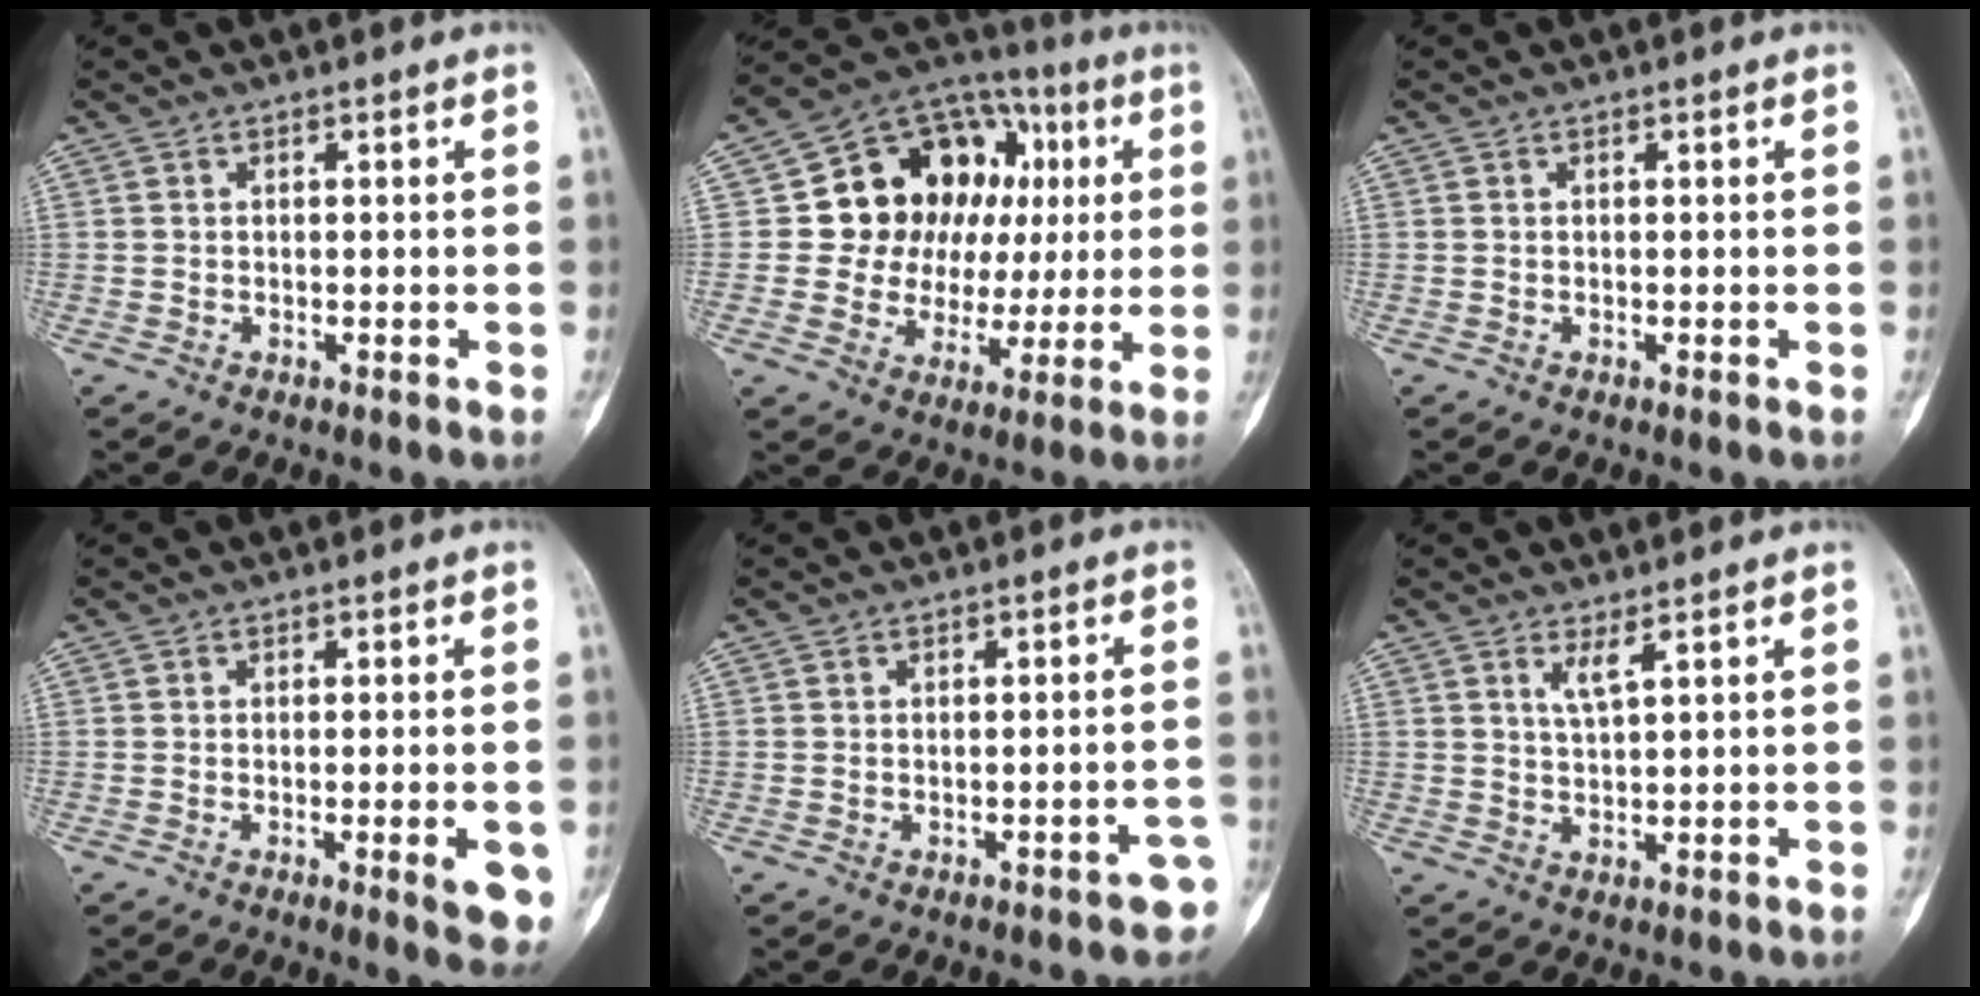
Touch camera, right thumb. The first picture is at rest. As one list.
[{"total": 19.8, "force": [3.7, 15.6, 11.6], "torque": [-0.102, 0.036, 0.068]}, {"total": 0.0}, {"total": 6.3, "force": [-1.8, 1.4, 5.8], "torque": [-0.065, -0.007, -0.019]}, {"total": 3.7, "force": [-2.2, 1.4, 2.6], "torque": [-0.015, 0.022, -0.022]}, {"total": 2.4, "force": [1.5, 0.2, 1.9], "torque": [-0.038, -0.016, 0.033]}]